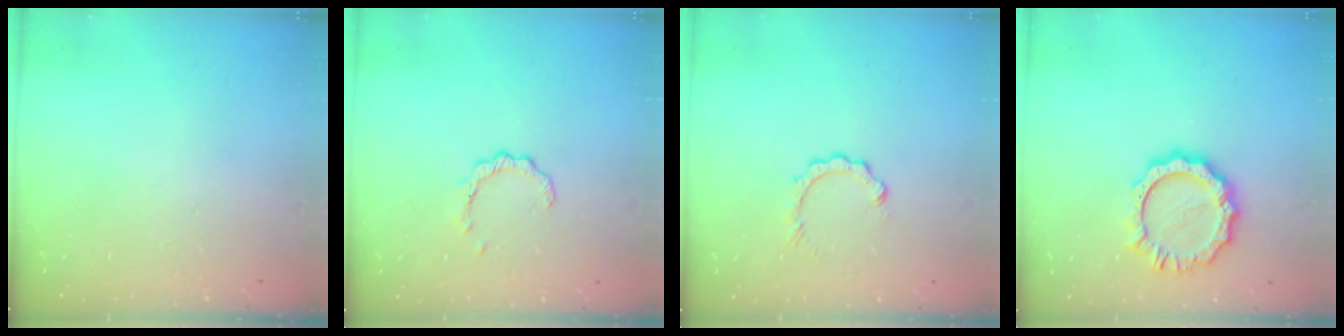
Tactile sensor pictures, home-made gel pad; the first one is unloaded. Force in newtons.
{"total": 1.8, "press": 1.8, "slide": 0.3}
{"total": 3.3, "press": 3.3, "slide": 0.3}
{"total": 10.5, "press": 10.4, "slide": 1.2}